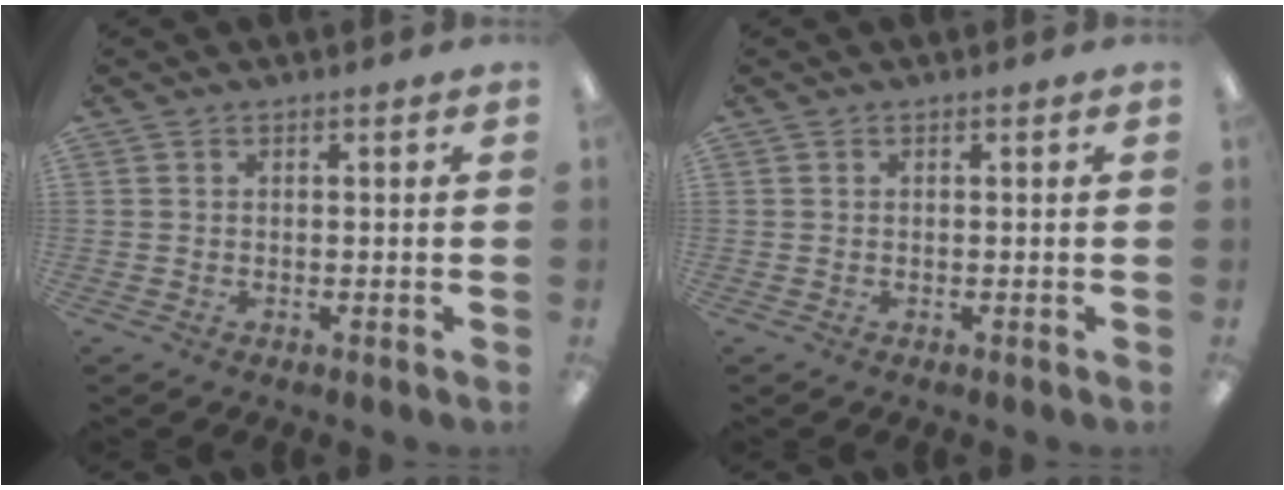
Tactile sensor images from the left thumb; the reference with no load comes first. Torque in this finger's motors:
{"motor_torque": [0.00, 0.00, -0.07, 0.04, 0.00]}